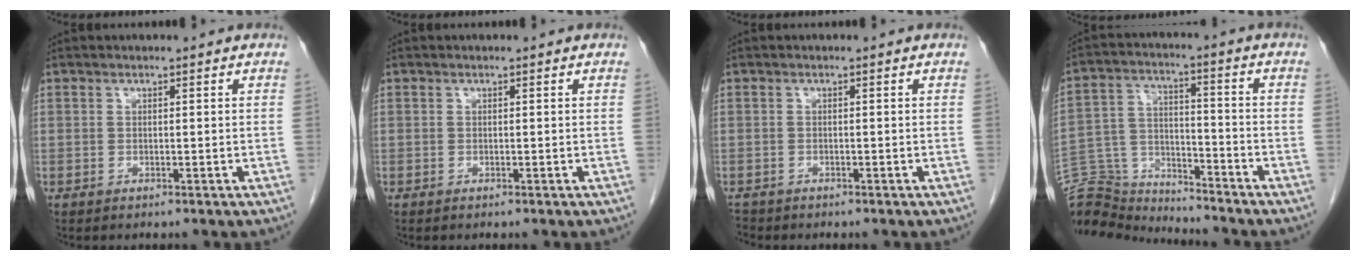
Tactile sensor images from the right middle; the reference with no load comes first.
{"total": 0.0}
{"total": 1.5, "force": [-1.4, 0.6, 0.1], "torque": [-0.005, -0.003, -0.022]}
{"total": 12.5, "force": [-12.4, 1.6, 0.1], "torque": [-0.010, 0.038, -0.223]}